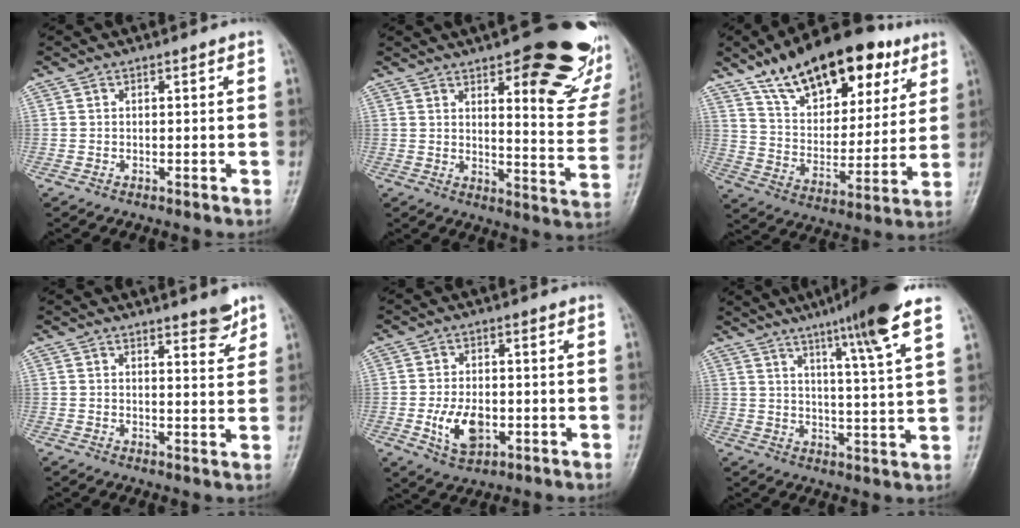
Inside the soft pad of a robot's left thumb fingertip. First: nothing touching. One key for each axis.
{"total": 24.8, "fx": 13.9, "fy": 8.0, "fz": 18.9, "tx": -0.196, "ty": -0.068, "tz": 0.172}
{"total": 24.1, "fx": 14.5, "fy": 11.9, "fz": 15.0, "tx": -0.199, "ty": -0.034, "tz": 0.241}
{"total": 4.3, "fx": 3.3, "fy": 1.1, "fz": 2.6, "tx": -0.022, "ty": -0.025, "tz": 0.042}
{"total": 7.6, "fx": -1.8, "fy": 4.6, "fz": 5.8, "tx": -0.097, "ty": -0.002, "tz": -0.027}
{"total": 13.9, "fx": 8.9, "fy": -0.1, "fz": 10.7, "tx": -0.163, "ty": -0.035, "tz": 0.128}